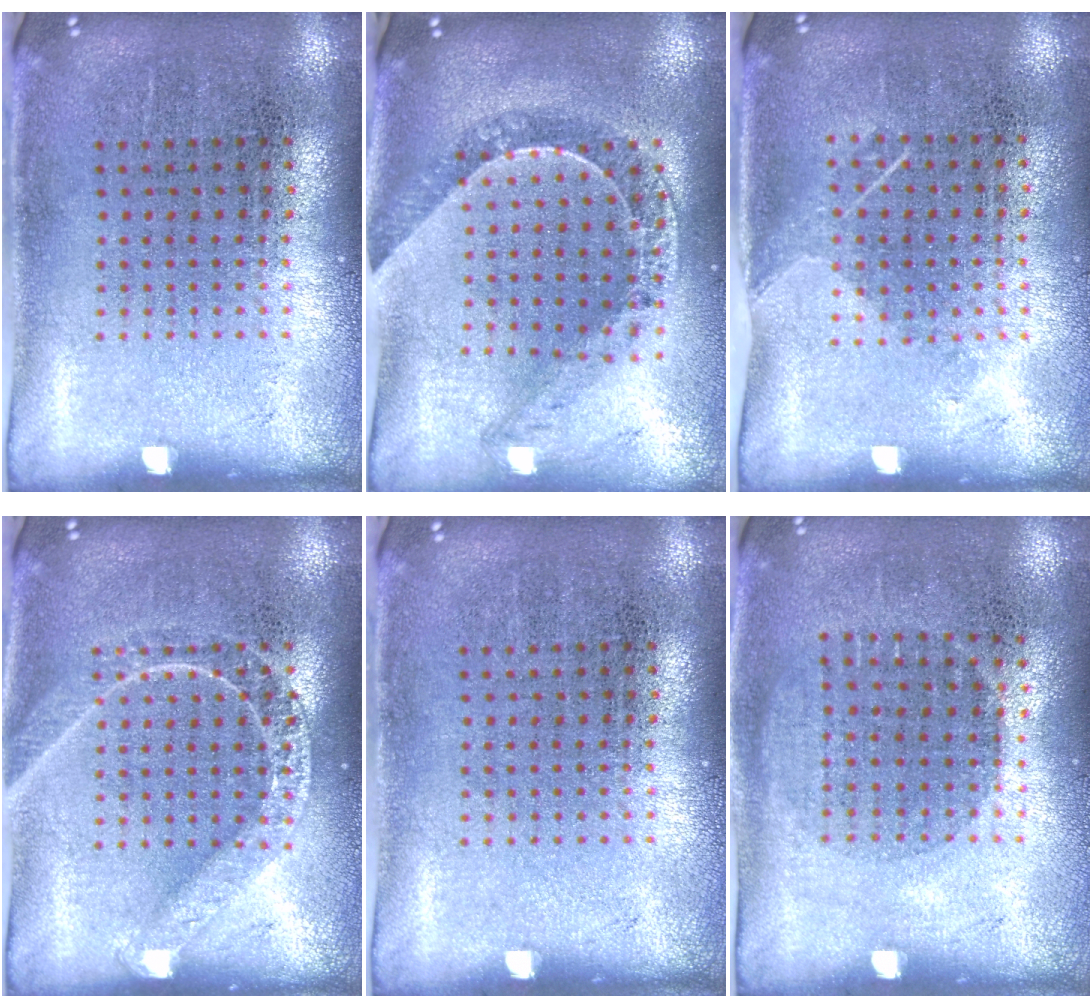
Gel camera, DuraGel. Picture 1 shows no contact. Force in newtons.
{"total": 0.8, "press": 0.7, "slide": 0.1}
{"total": 1.2, "press": 0.9, "slide": 0.8}
{"total": 2.2, "press": 2.2, "slide": 0.3}
{"total": 0.0}
{"total": 1.0, "press": 0.8, "slide": 0.5}